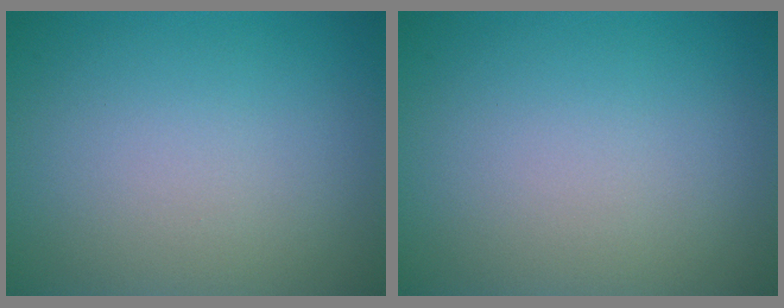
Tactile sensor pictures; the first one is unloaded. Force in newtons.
{"total": 0.0}